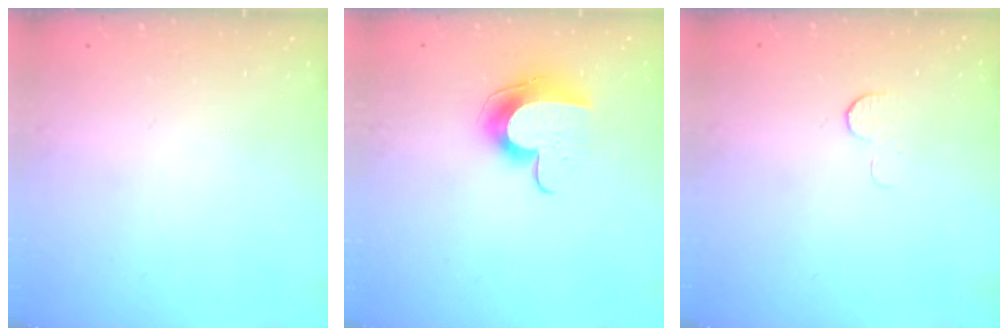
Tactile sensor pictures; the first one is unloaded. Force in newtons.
{"total": 10.2, "press": 10.2, "slide": 0.2}
{"total": 3.7, "press": 3.7, "slide": 0.3}